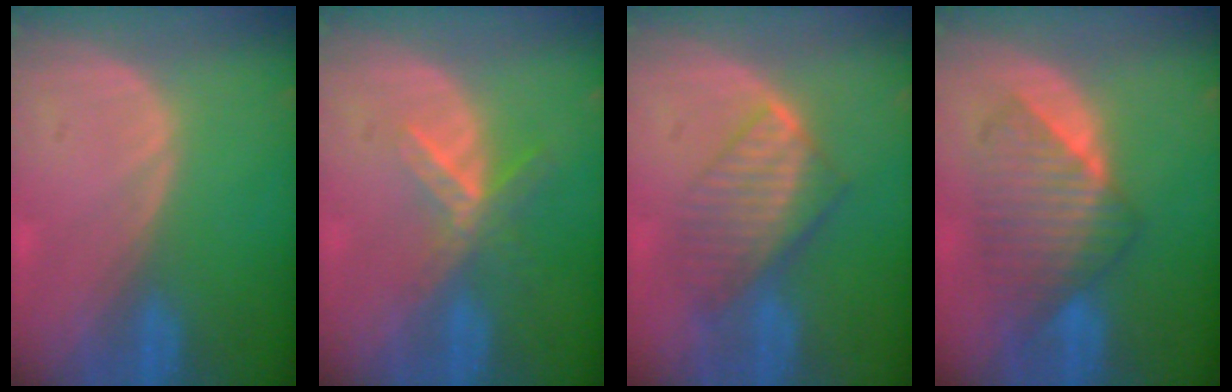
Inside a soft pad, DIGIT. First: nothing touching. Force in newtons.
{"total": 5.8, "press": 5.0, "slide": 2.9}
{"total": 7.5, "press": 6.8, "slide": 3.1}
{"total": 7.6, "press": 7.5, "slide": 0.7}